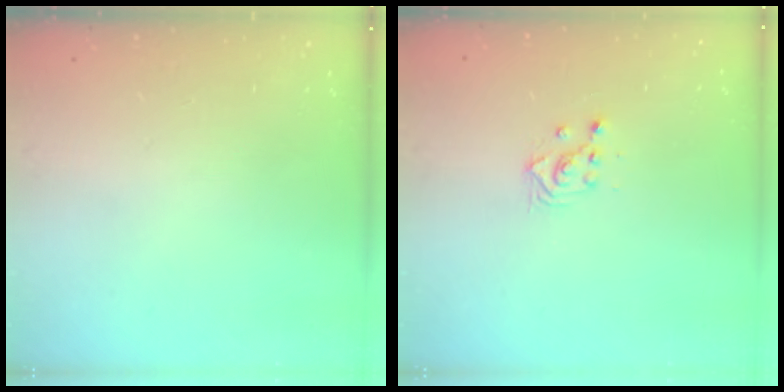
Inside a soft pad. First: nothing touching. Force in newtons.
{"total": 2.3, "press": 2.3, "slide": 0.2}